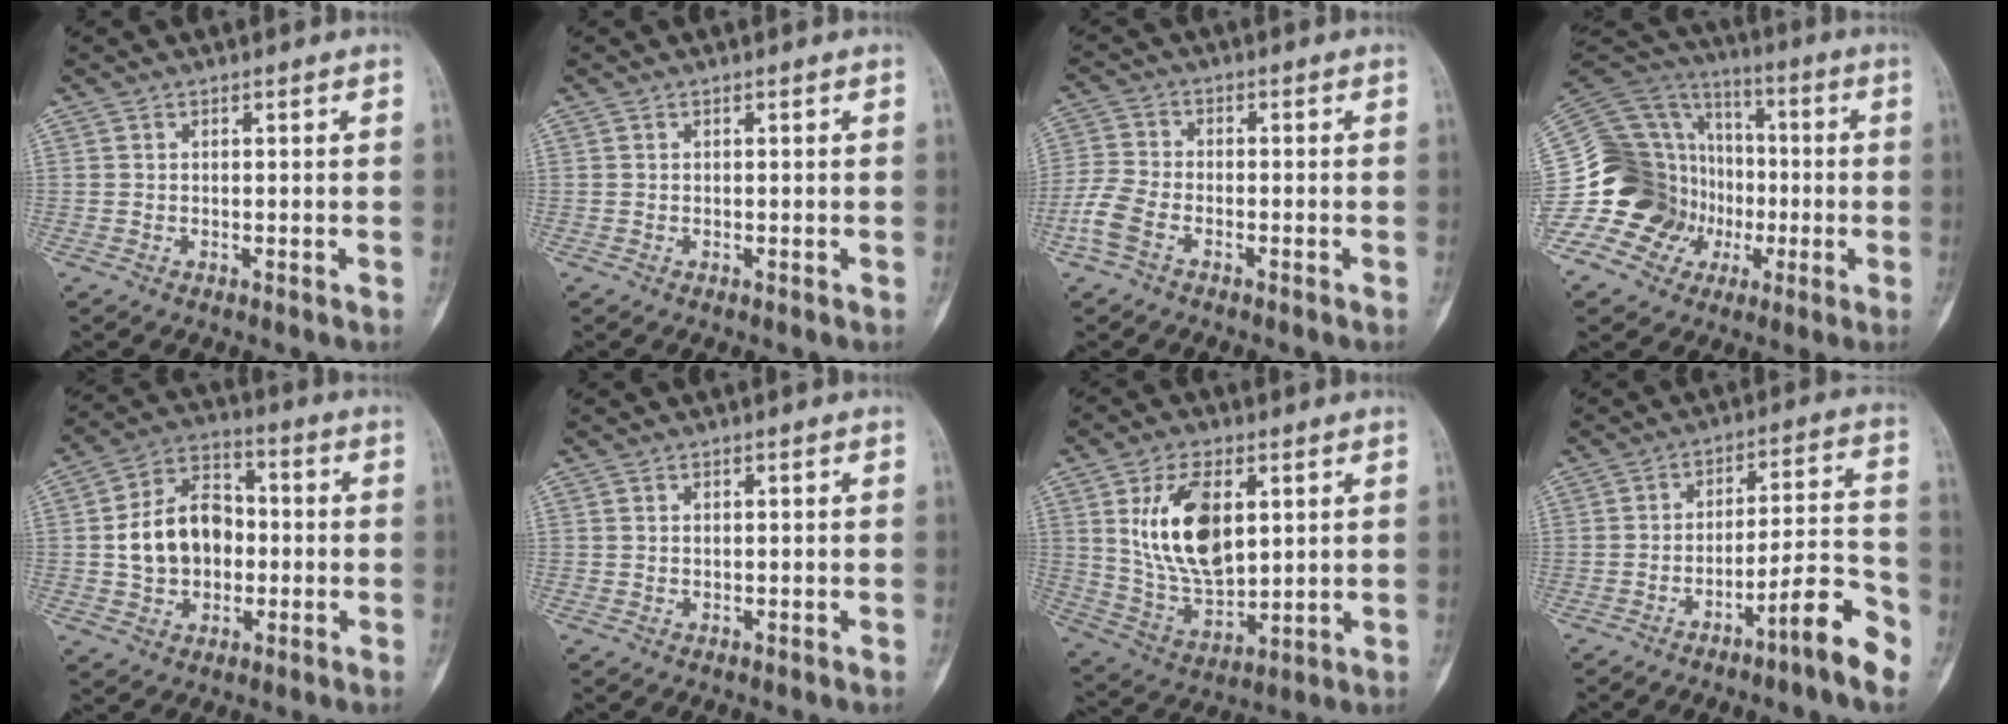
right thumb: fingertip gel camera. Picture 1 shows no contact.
{"total": 0.0}
{"total": 6.0, "force": [-3.1, 3.3, 3.9], "torque": [-0.100, 0.014, -0.070]}
{"total": 23.4, "force": [-5.6, 19.5, 11.6], "torque": [-0.202, 0.076, -0.095]}
{"total": 13.4, "force": [-0.4, 9.9, 9.0], "torque": [-0.128, 0.030, -0.010]}
{"total": 0.5, "force": [0.2, 0.4, 0.3], "torque": [-0.004, 0.000, 0.005]}
{"total": 15.8, "force": [4.2, 8.6, 12.5], "torque": [-0.218, -0.018, 0.092]}
{"total": 10.7, "force": [-6.3, 1.1, 8.6], "torque": [-0.119, 0.052, -0.099]}